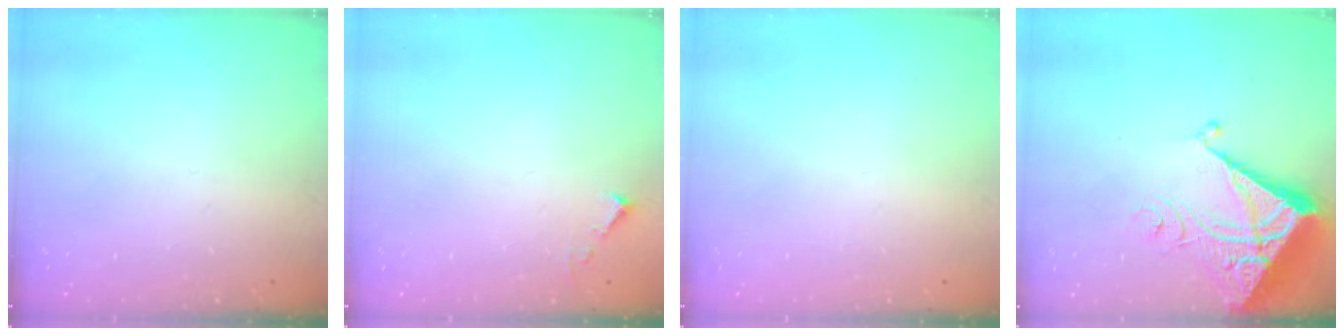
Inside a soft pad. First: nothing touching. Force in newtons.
{"total": 3.7, "press": 3.6, "slide": 0.5}
{"total": 0.0}
{"total": 7.4, "press": 7.3, "slide": 0.8}